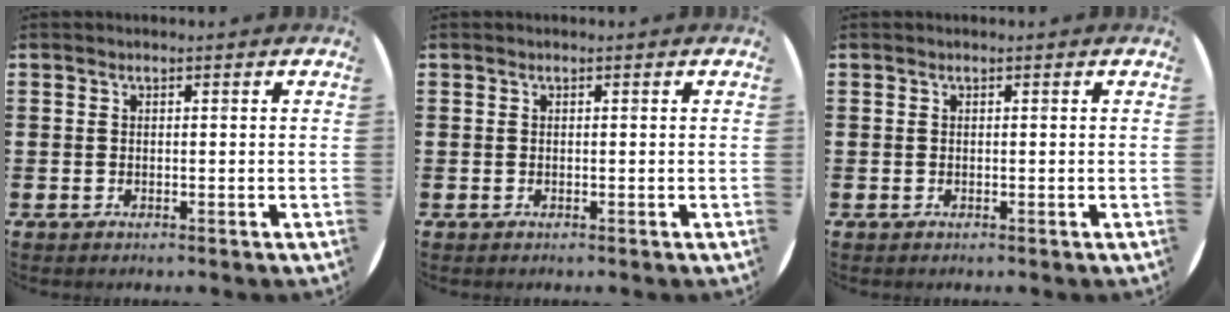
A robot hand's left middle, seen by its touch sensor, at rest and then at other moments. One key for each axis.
{"total": 0.0}
{"total": 0.0}